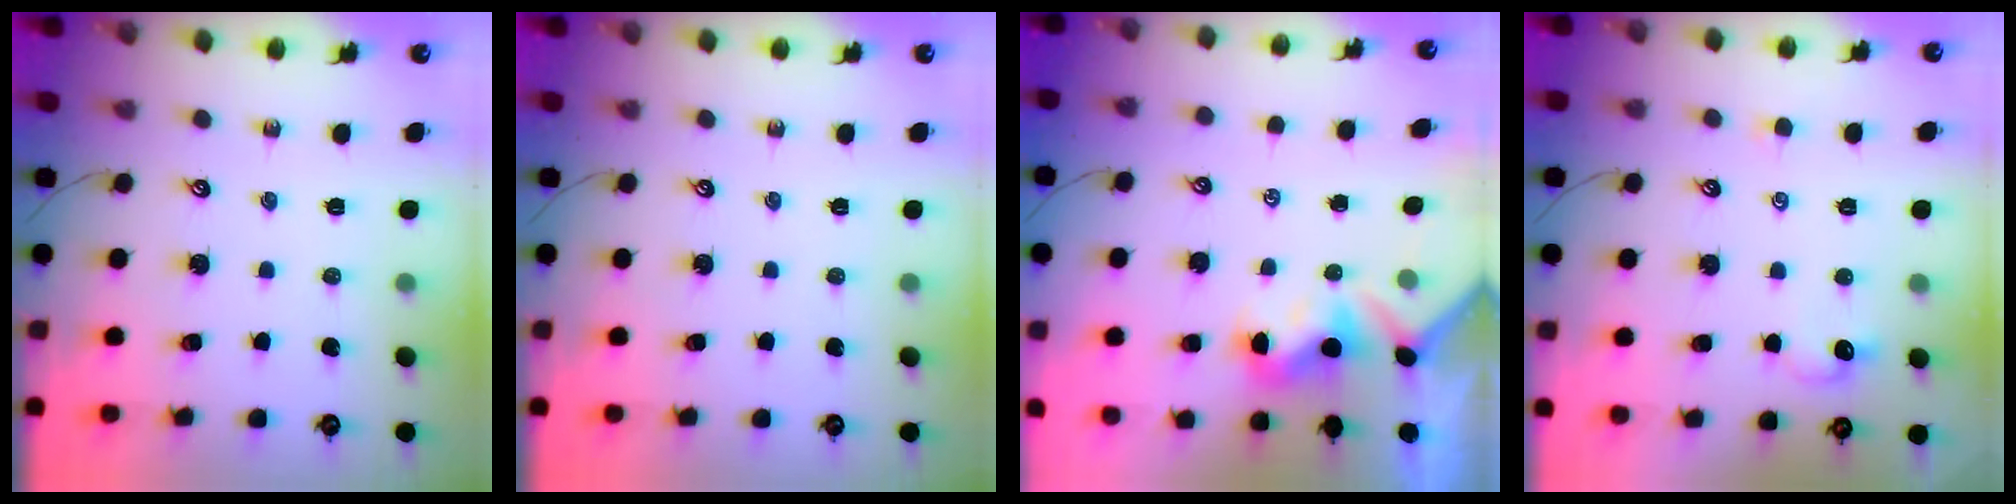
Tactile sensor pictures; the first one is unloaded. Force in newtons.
{"total": 0.0}
{"total": 1.4, "press": 1.2, "slide": 0.6}
{"total": 1.4, "press": 1.2, "slide": 0.6}